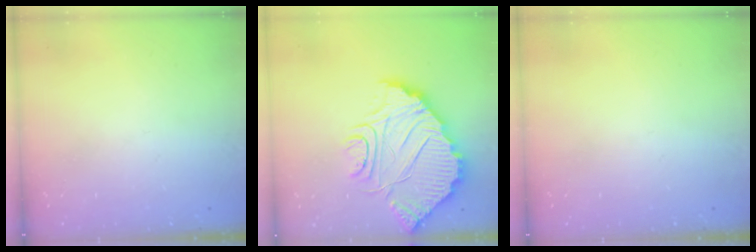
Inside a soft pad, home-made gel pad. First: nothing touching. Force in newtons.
{"total": 13.9, "press": 13.9, "slide": 1.3}
{"total": 0.0}